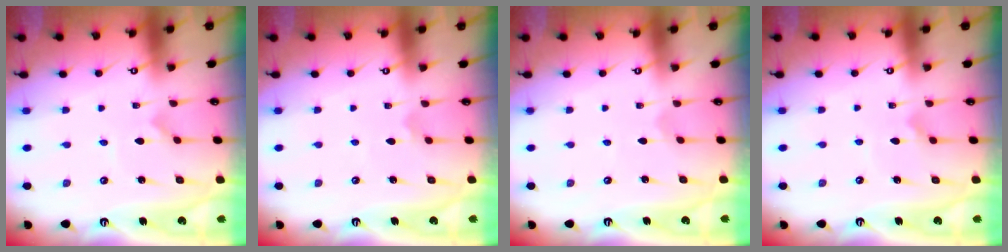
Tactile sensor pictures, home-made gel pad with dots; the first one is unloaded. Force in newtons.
{"total": 2.5, "press": 2.5, "slide": 0.2}
{"total": 1.2, "press": 1.1, "slide": 0.1}
{"total": 4.2, "press": 4.2, "slide": 0.4}